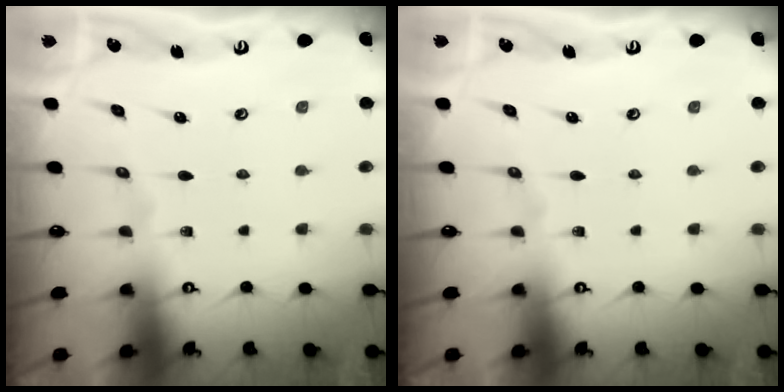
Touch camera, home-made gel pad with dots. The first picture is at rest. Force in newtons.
{"total": 0.0}